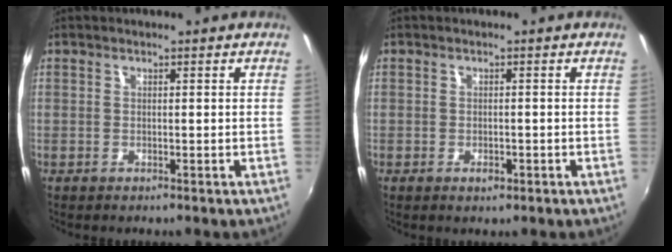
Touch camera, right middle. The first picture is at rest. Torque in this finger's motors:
{"motor_torque": [1.07, -1.07, 0.08, 0.05]}